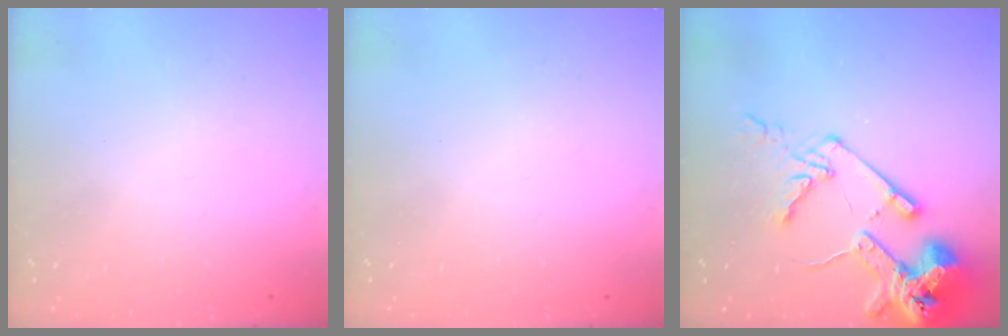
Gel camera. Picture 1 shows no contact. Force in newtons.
{"total": 0.0}
{"total": 15.9, "press": 15.8, "slide": 2.0}